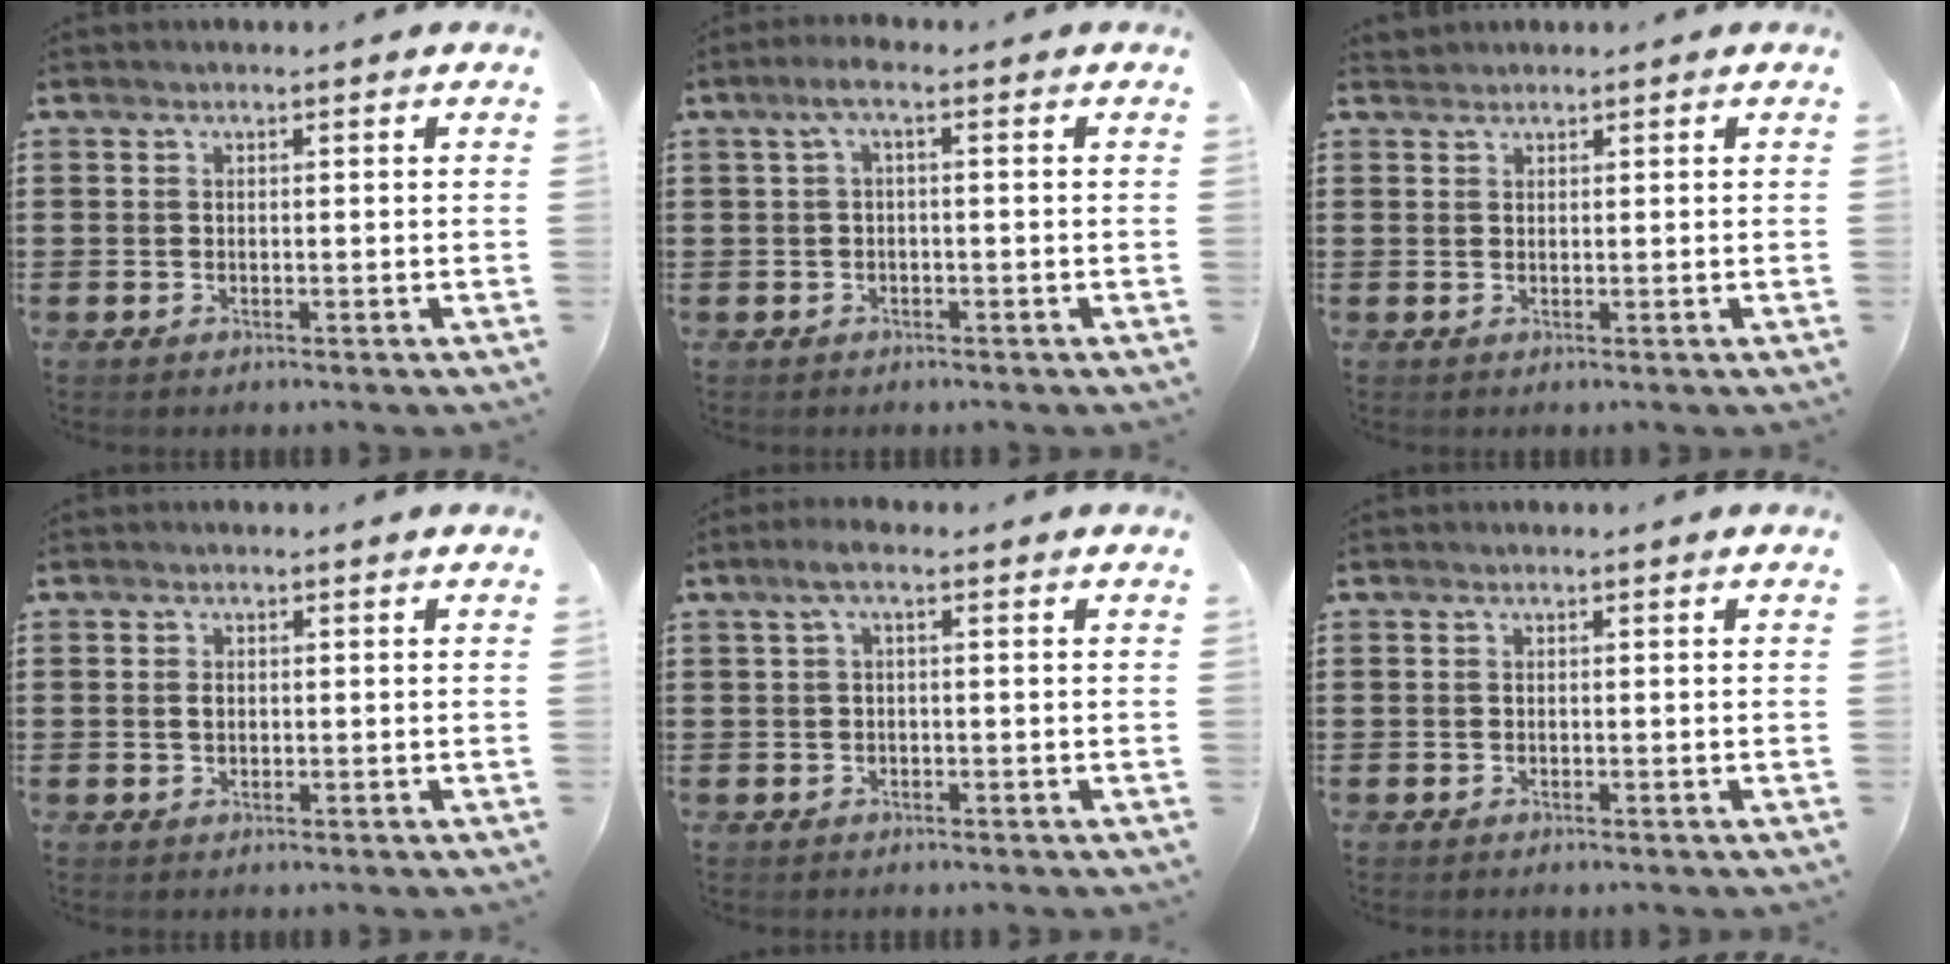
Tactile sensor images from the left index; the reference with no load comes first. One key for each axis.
{"total": 2.2, "fx": -0.5, "fy": 0.3, "fz": 2.2, "tx": -0.049, "ty": 0.002, "tz": -0.014}
{"total": 1.0, "fx": 0.9, "fy": 0.2, "fz": -0.2, "tx": 0.001, "ty": 0.001, "tz": 0.019}
{"total": 1.0, "fx": 0.1, "fy": 0.7, "fz": 0.7, "tx": -0.018, "ty": 0.003, "tz": 0.000}
{"total": 2.1, "fx": -0.2, "fy": 0.4, "fz": 2.0, "tx": -0.045, "ty": 0.001, "tz": -0.008}
{"total": 0.0}